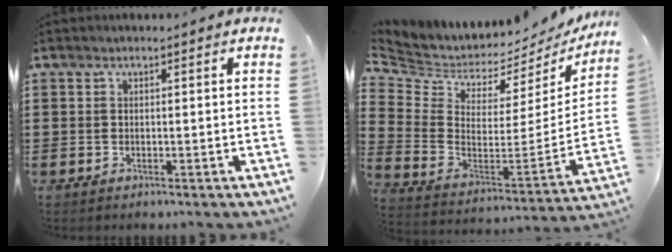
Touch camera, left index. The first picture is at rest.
{"total": 3.4, "force": [3.0, 1.4, 0.8], "torque": [-0.041, -0.045, 0.045]}